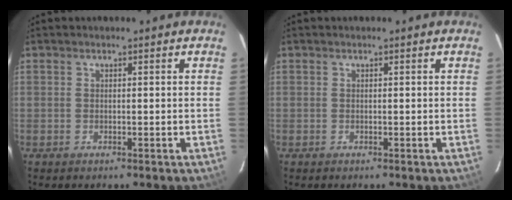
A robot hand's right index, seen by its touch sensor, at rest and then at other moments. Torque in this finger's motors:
{"motor_torque": [0.00, 0.00, 0.01, 0.00]}